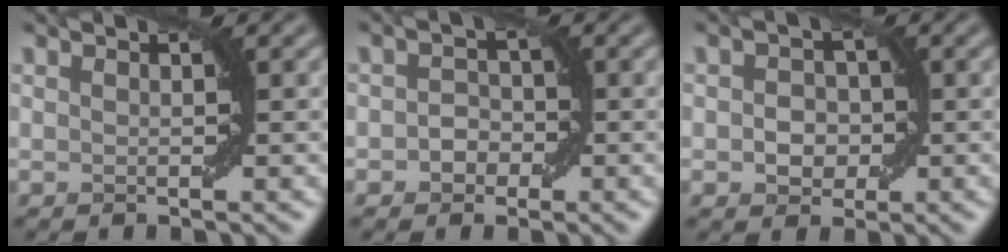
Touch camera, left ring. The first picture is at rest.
{"total": 1.8, "force": [-0.6, 1.5, 0.7], "torque": [-0.010, 0.004, -0.013]}
{"total": 2.4, "force": [-0.4, 2.0, 1.3], "torque": [-0.015, 0.002, -0.009]}